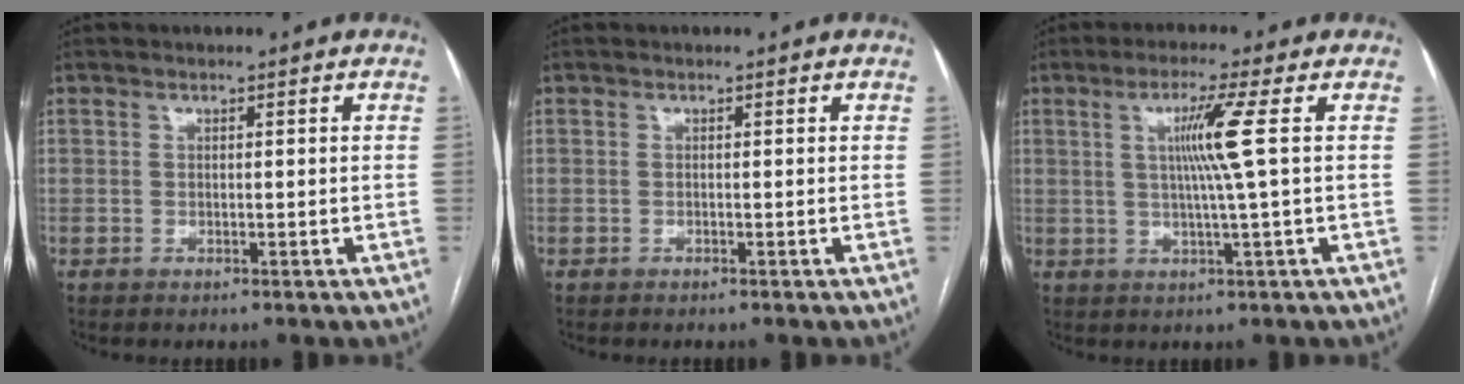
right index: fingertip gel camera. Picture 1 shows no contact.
{"total": 0.0}
{"total": 6.3, "force": [1.2, -1.7, 6.0], "torque": [-0.111, 0.000, 0.024]}